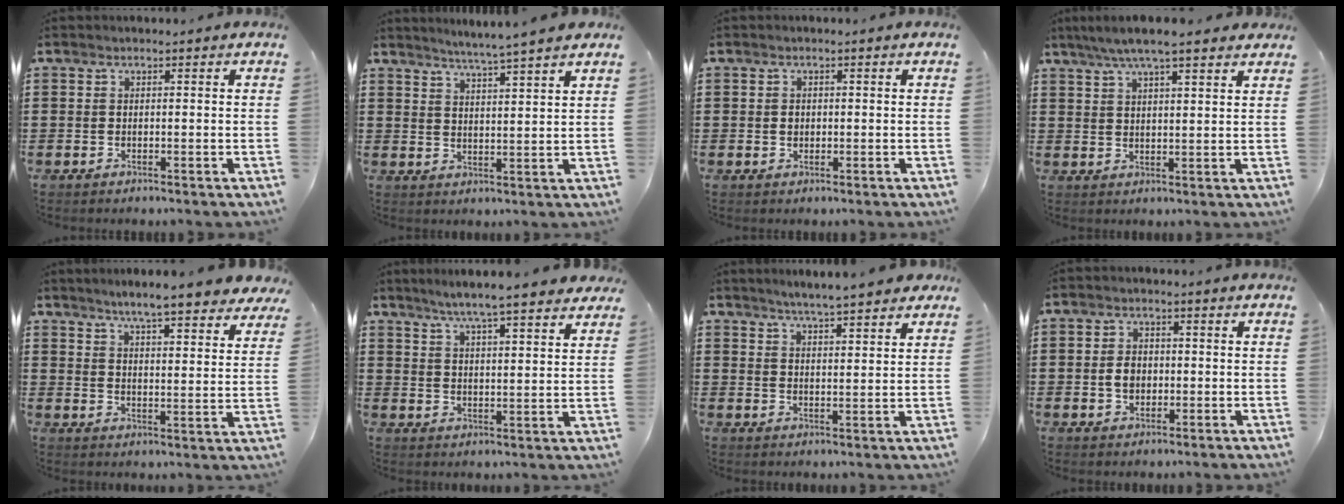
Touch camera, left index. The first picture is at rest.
{"total": 4.1, "force": [3.7, -1.2, 1.2], "torque": [-0.035, -0.020, 0.063]}
{"total": 1.0, "force": [0.1, 0.9, 0.6], "torque": [-0.015, 0.005, 0.001]}
{"total": 6.0, "force": [4.8, 0.6, 3.5], "torque": [-0.080, -0.006, 0.085]}
{"total": 6.1, "force": [5.6, -0.2, 2.5], "torque": [-0.063, -0.029, 0.094]}
{"total": 5.7, "force": [5.1, -0.3, 2.6], "torque": [-0.068, -0.024, 0.087]}
{"total": 4.1, "force": [4.0, -0.1, 1.1], "torque": [-0.037, -0.013, 0.069]}
{"total": 3.2, "force": [-0.3, 2.3, 2.1], "torque": [-0.045, 0.006, -0.008]}